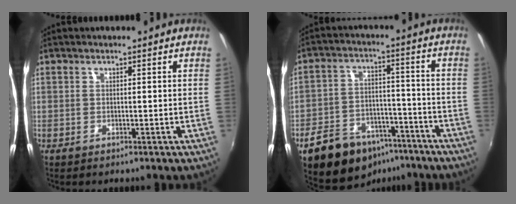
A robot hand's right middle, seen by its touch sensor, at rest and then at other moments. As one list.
[{"total": 16.4, "force": [-10.9, 9.4, 7.8], "torque": [-0.171, 0.003, -0.155]}]